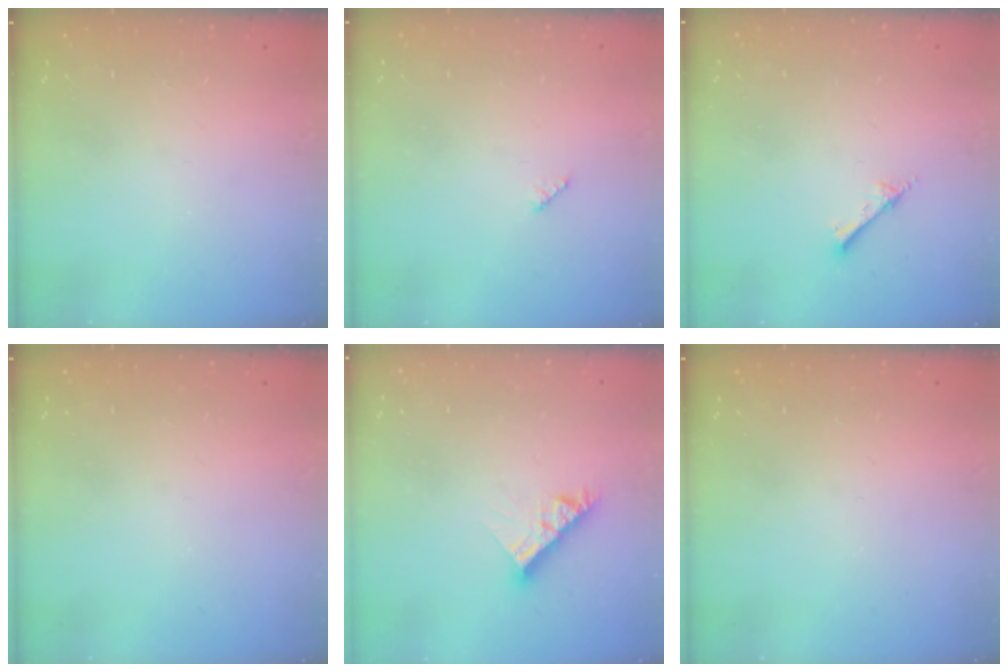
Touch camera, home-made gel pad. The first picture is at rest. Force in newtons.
{"total": 3.2, "press": 3.2, "slide": 0.4}
{"total": 2.2, "press": 2.2, "slide": 0.3}
{"total": 0.0}
{"total": 7.1, "press": 7.1, "slide": 0.6}
{"total": 0.0}